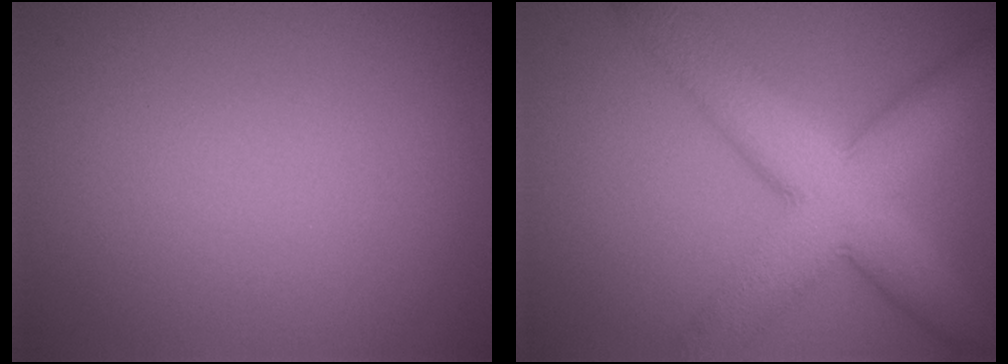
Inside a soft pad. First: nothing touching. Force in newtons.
{"total": 8.7, "press": 8.7, "slide": 0.5}